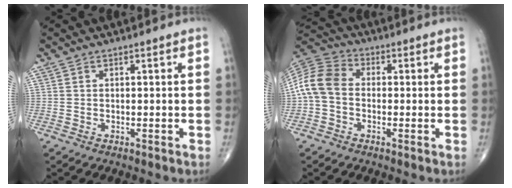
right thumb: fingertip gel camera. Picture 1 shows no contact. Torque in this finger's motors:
{"motor_torque": [0.15, 0.10, 0.35, -0.06, 0.14]}